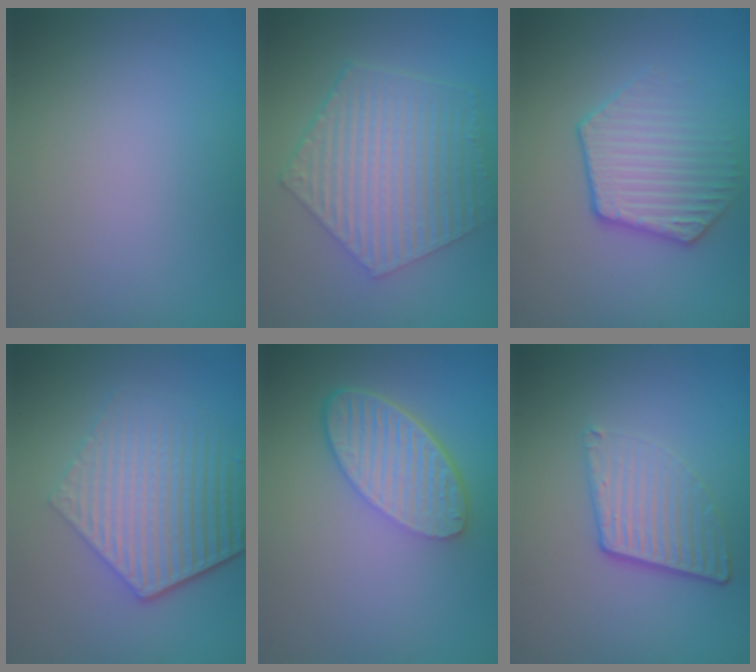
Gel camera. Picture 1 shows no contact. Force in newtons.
{"total": 6.2, "press": 4.8, "slide": 4.0}
{"total": 3.5, "press": 3.1, "slide": 1.7}
{"total": 6.3, "press": 4.6, "slide": 4.4}
{"total": 5.7, "press": 4.4, "slide": 3.7}
{"total": 4.1, "press": 2.7, "slide": 3.1}